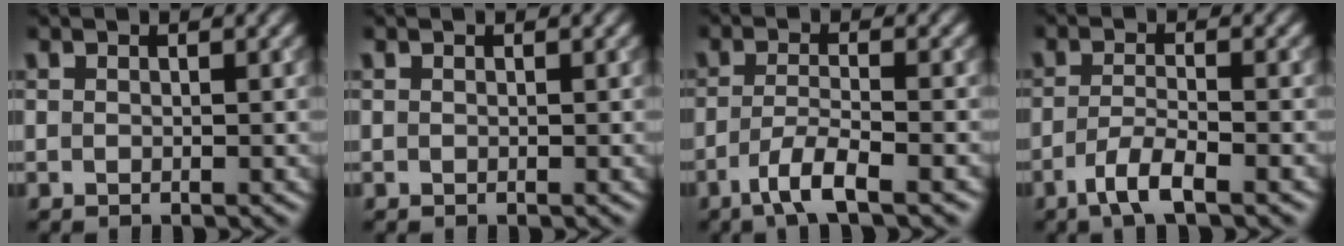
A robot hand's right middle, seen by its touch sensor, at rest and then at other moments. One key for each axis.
{"total": 0.0}
{"total": 3.9, "fx": -2.3, "fy": 0.7, "fz": 3.1, "tx": -0.059, "ty": -0.004, "tz": -0.051}
{"total": 3.3, "fx": -2.0, "fy": 0.7, "fz": 2.6, "tx": -0.052, "ty": -0.003, "tz": -0.043}